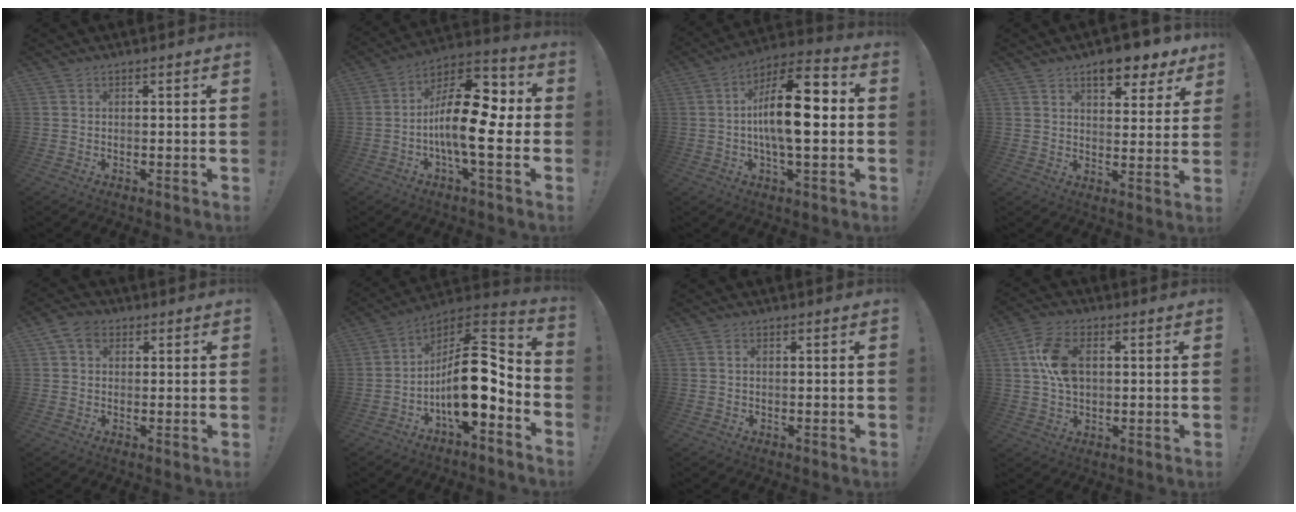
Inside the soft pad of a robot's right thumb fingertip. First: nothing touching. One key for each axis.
{"total": 20.1, "fx": -1.8, "fy": 8.4, "fz": 18.2, "tx": -0.316, "ty": 0.022, "tz": -0.026}
{"total": 17.8, "fx": -0.4, "fy": 6.4, "fz": 16.6, "tx": -0.285, "ty": 0.007, "tz": -0.015}
{"total": 9.1, "fx": 6.6, "fy": 3.2, "fz": 5.3, "tx": -0.058, "ty": -0.045, "tz": 0.113}
{"total": 5.4, "fx": 1.9, "fy": 3.9, "fz": 3.2, "tx": -0.055, "ty": 0.003, "tz": 0.038}
{"total": 16.0, "fx": -2.5, "fy": 6.7, "fz": 14.4, "tx": -0.234, "ty": 0.010, "tz": -0.036}
{"total": 0.8, "fx": 0.3, "fy": 0.3, "fz": 0.7, "tx": -0.016, "ty": 0.003, "tz": 0.005}
{"total": 11.1, "fx": 2.1, "fy": 6.9, "fz": 8.4, "tx": -0.168, "ty": 0.004, "tz": 0.035}